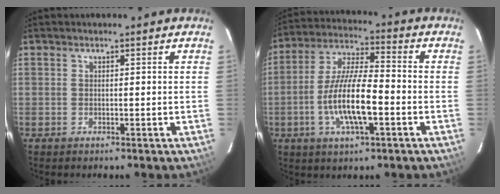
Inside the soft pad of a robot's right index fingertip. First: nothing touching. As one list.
[{"total": 12.9, "force": [-4.0, 3.2, 11.8], "torque": [-0.239, -0.002, -0.076]}]